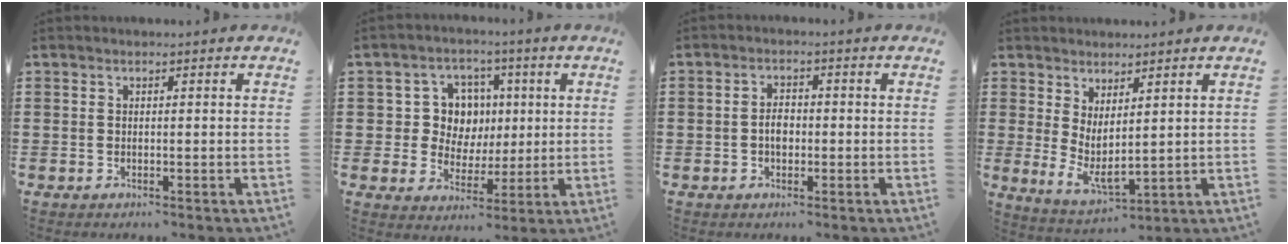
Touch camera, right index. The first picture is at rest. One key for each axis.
{"total": 7.8, "fx": 1.5, "fy": 6.9, "fz": 3.4, "tx": -0.077, "ty": 0.017, "tz": 0.029}
{"total": 2.7, "fx": -0.4, "fy": 1.7, "fz": 2.0, "tx": -0.033, "ty": -0.001, "tz": -0.010}
{"total": 3.1, "fx": 0.9, "fy": 1.0, "fz": 2.8, "tx": -0.073, "ty": -0.026, "tz": 0.015}